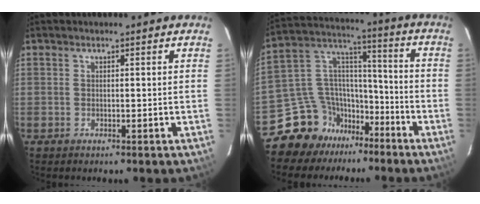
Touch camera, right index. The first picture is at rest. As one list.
[{"total": 13.7, "force": [-9.6, 9.5, 1.8], "torque": [-0.033, 0.103, -0.163]}]